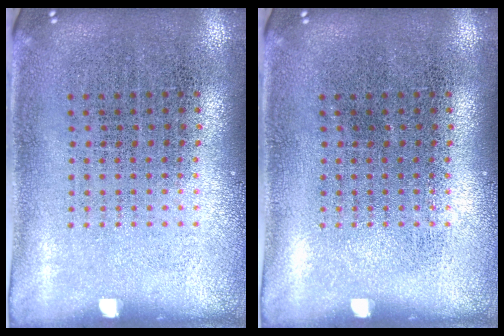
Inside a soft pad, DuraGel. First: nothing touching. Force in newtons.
{"total": 0.0}